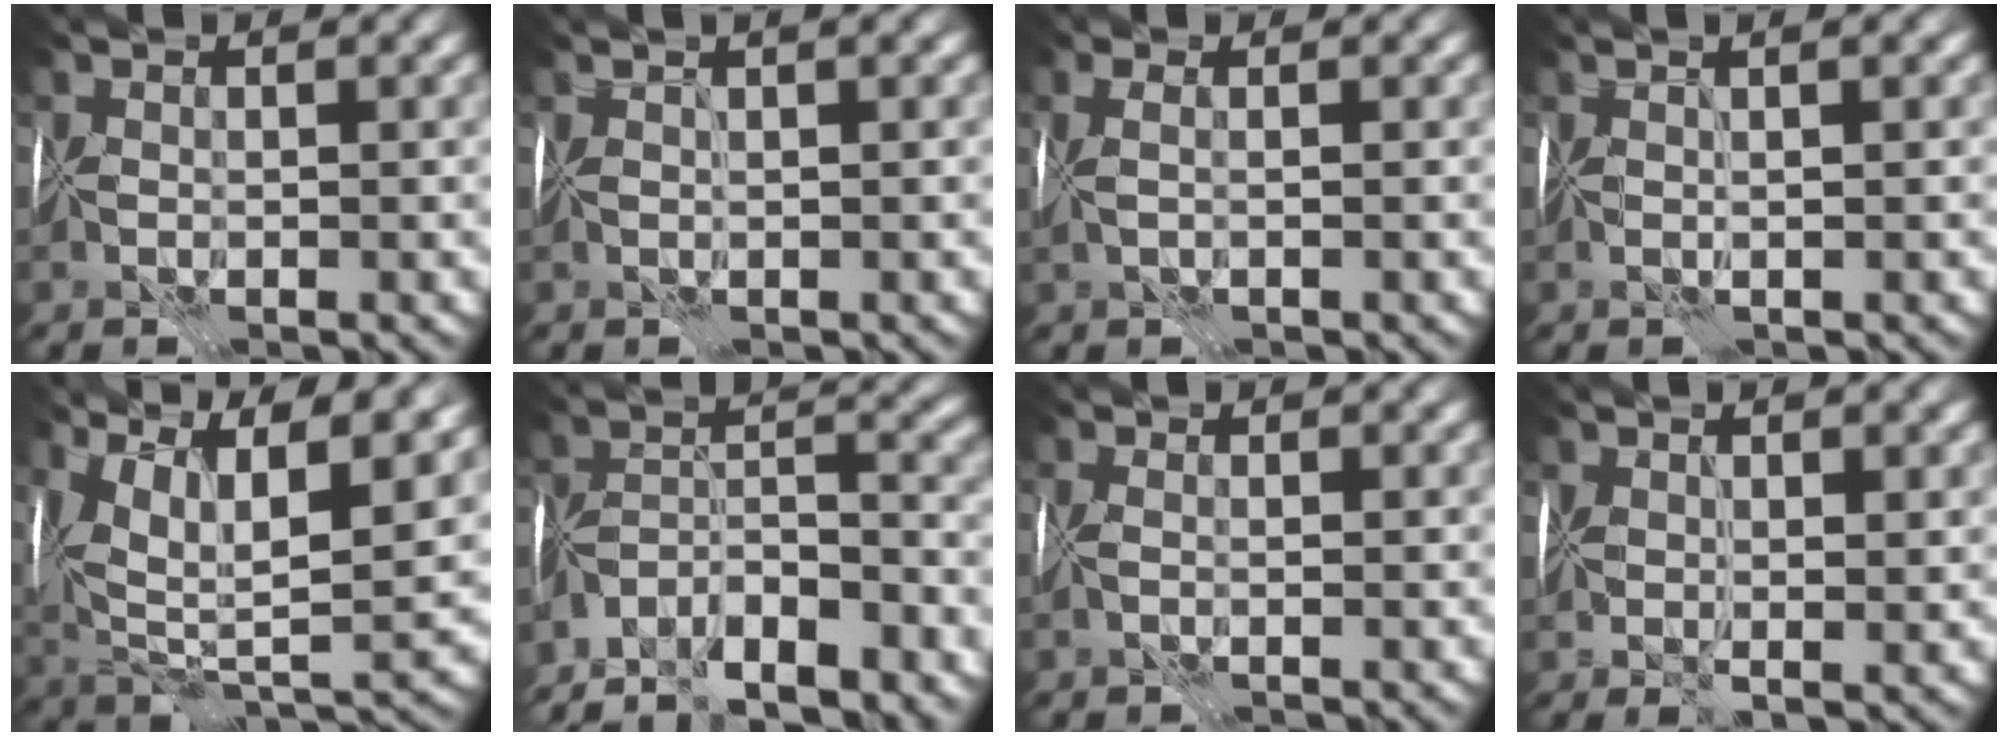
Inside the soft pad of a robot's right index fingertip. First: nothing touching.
{"total": 1.5, "force": [1.0, -0.3, 1.1], "torque": [-0.013, 0.005, 0.014]}
{"total": 1.4, "force": [0.5, 0.2, 1.3], "torque": [-0.026, 0.014, 0.007]}
{"total": 2.1, "force": [1.0, 0.1, 1.8], "torque": [-0.012, 0.010, -0.002]}
{"total": 12.2, "force": [5.3, 4.8, 9.9], "torque": [-0.164, 0.002, 0.099]}
{"total": 9.4, "force": [-8.0, 2.4, 4.3], "torque": [-0.065, 0.006, -0.137]}
{"total": 0.7, "force": [0.0, 0.3, 0.6], "torque": [-0.012, -0.002, 0.002]}
{"total": 1.9, "force": [0.5, 0.6, 1.7], "torque": [-0.033, -0.004, 0.013]}